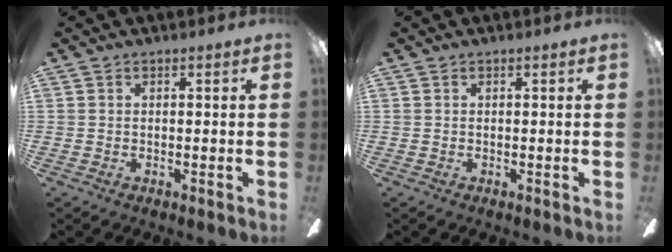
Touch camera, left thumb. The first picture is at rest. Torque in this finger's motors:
{"motor_torque": [0.01, 0.01, -0.07, 0.07, 0.00]}